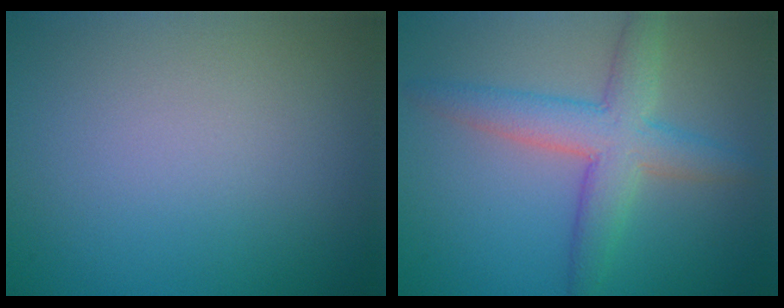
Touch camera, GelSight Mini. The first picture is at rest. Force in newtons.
{"total": 5.4, "press": 5.4, "slide": 0.3}